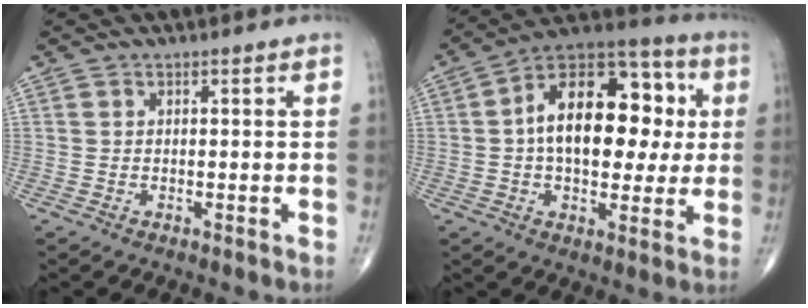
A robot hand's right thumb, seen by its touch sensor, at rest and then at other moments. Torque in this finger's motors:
{"motor_torque": [-0.19, 0.51, 1.57, 0.51, 0.37]}